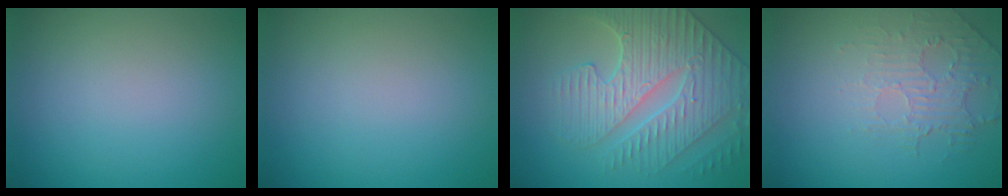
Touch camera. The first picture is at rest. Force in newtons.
{"total": 0.0}
{"total": 5.6, "press": 5.2, "slide": 2.2}
{"total": 2.1, "press": 1.2, "slide": 1.7}